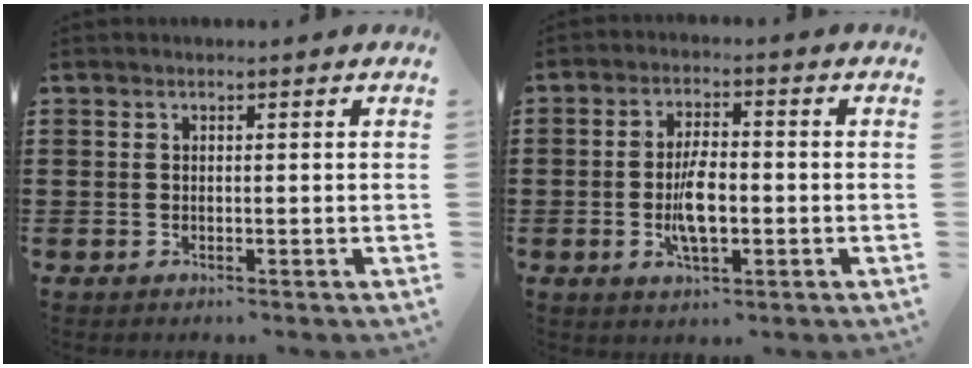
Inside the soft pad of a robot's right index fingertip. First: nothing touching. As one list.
[{"total": 6.3, "force": [-1.2, 2.6, 5.6], "torque": [-0.117, -0.001, -0.026]}]